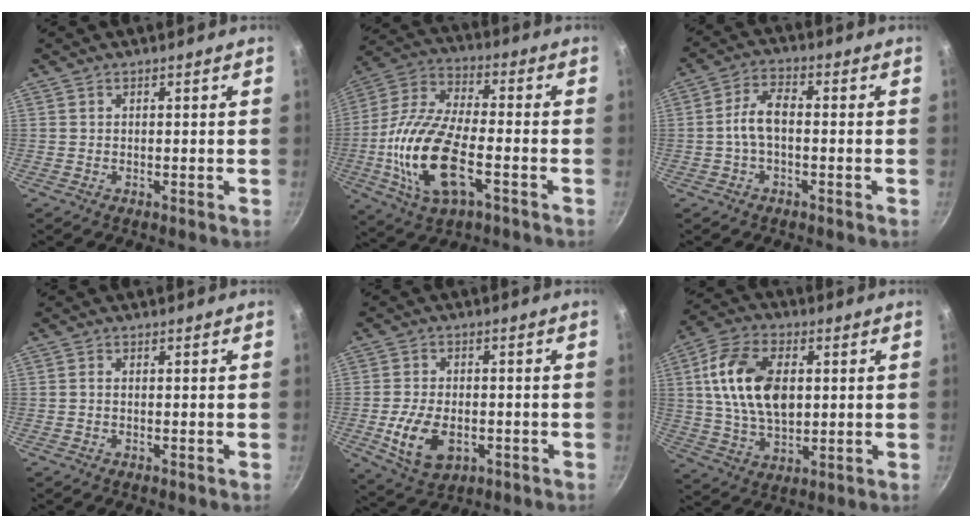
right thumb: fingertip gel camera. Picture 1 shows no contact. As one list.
[{"total": 19.0, "force": [-5.0, 8.4, 16.2], "torque": [-0.325, 0.019, -0.106]}, {"total": 5.9, "force": [-0.9, 3.0, 5.0], "torque": [-0.099, 0.027, -0.024]}, {"total": 0.7, "force": [-0.1, 0.4, 0.6], "torque": [-0.012, 0.004, -0.003]}, {"total": 10.3, "force": [-2.8, 6.4, 7.6], "torque": [-0.135, 0.006, -0.041]}, {"total": 15.9, "force": [2.4, 9.6, 12.4], "torque": [-0.213, 0.001, 0.041]}]